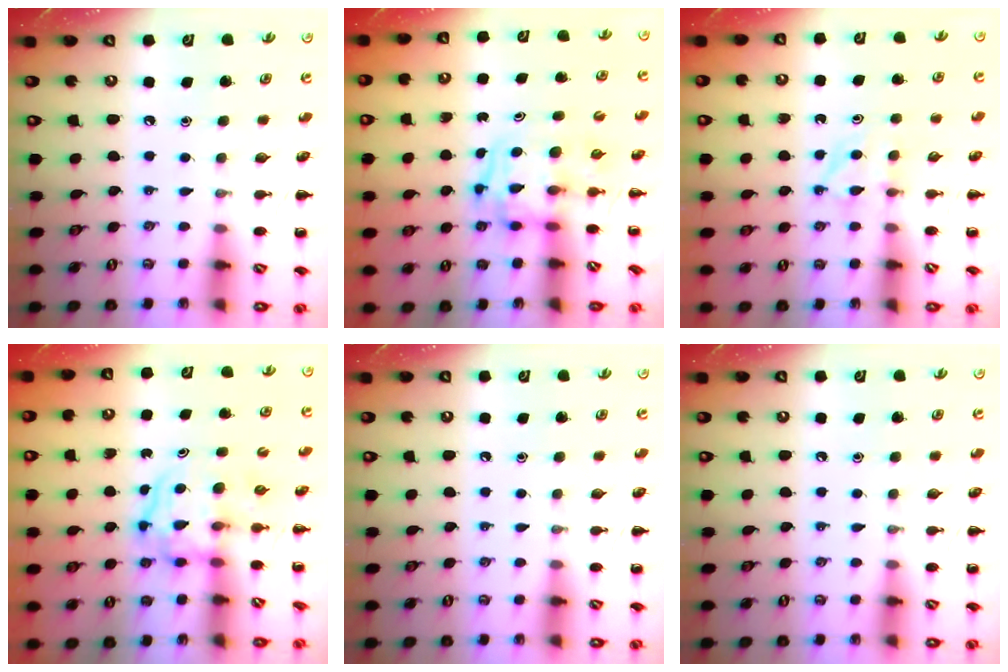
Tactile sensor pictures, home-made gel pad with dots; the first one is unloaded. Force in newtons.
{"total": 3.4, "press": 3.3, "slide": 0.6}
{"total": 4.9, "press": 4.6, "slide": 1.6}
{"total": 4.0, "press": 4.0, "slide": 0.3}
{"total": 0.0}
{"total": 0.0}